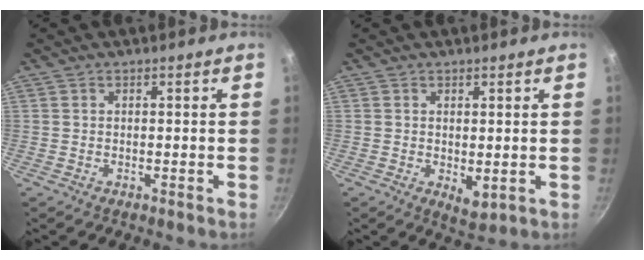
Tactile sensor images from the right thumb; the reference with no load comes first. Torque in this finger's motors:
{"motor_torque": [-0.35, 0.24, -0.02, 0.12, 0.01]}